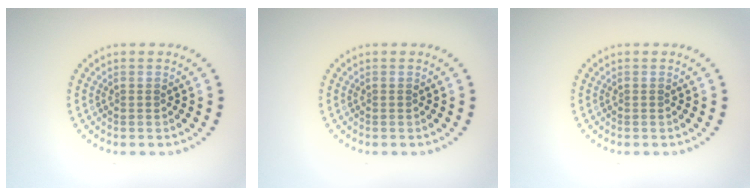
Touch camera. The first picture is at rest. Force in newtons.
{"total": 0.0}
{"total": 0.0}